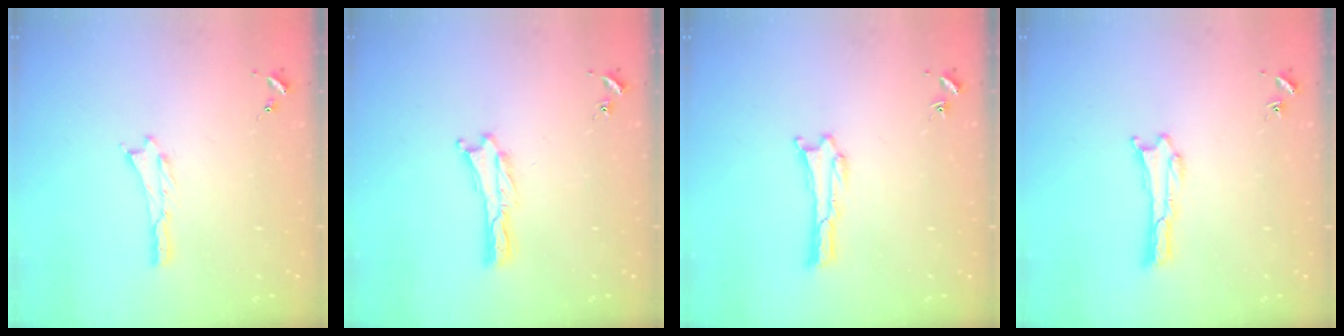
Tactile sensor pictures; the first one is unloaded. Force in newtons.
{"total": 0.0}
{"total": 0.0}
{"total": 0.0}